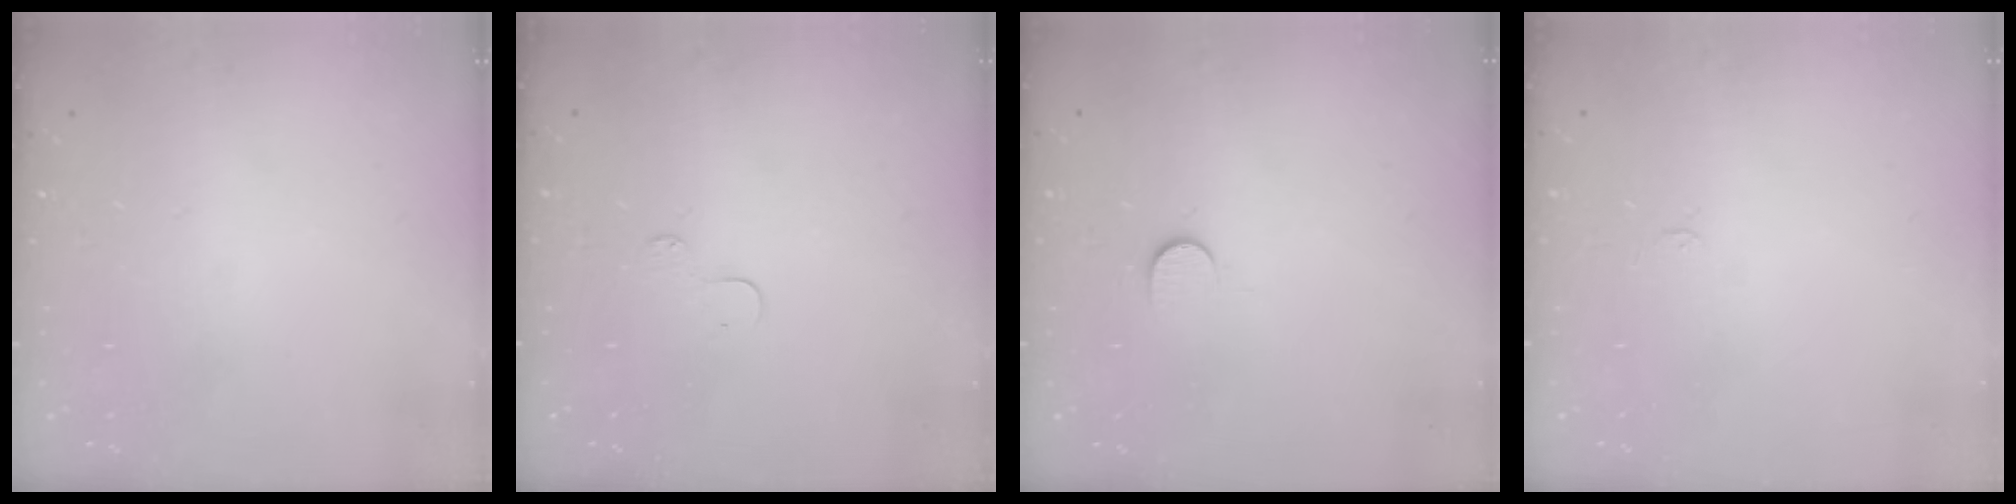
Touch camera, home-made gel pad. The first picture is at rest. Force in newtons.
{"total": 3.3, "press": 3.3, "slide": 0.3}
{"total": 5.7, "press": 5.6, "slide": 0.7}
{"total": 2.4, "press": 2.4, "slide": 0.3}